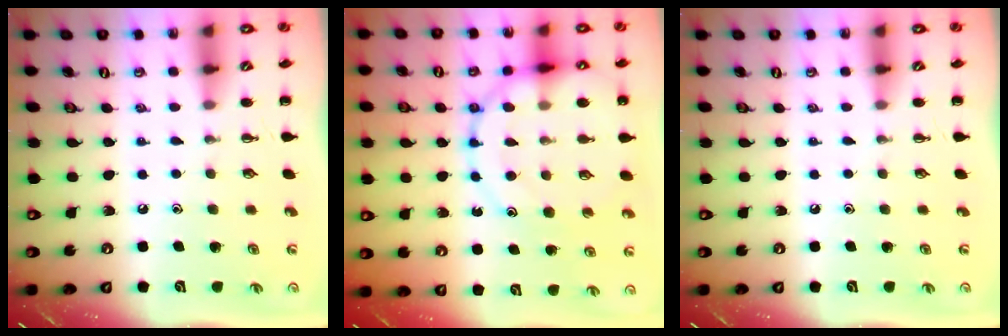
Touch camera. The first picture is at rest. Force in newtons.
{"total": 17.9, "press": 17.7, "slide": 2.7}
{"total": 0.0}